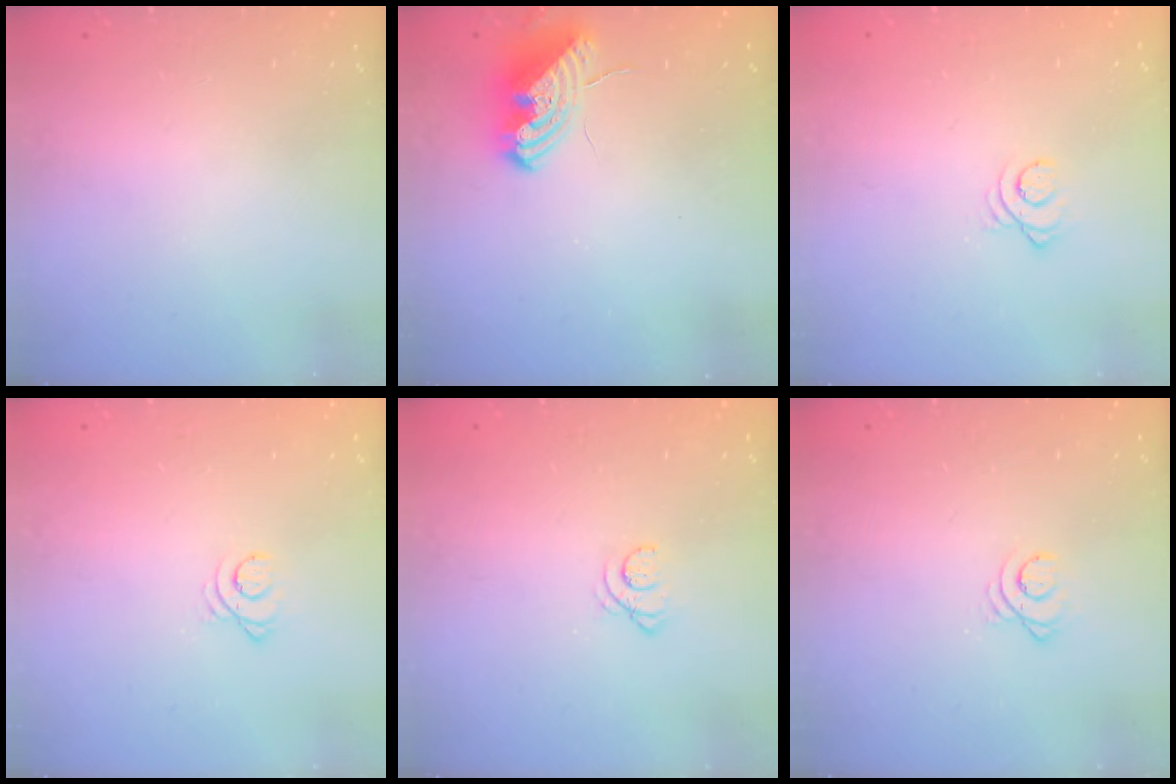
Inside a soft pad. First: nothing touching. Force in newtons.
{"total": 9.1, "press": 9.0, "slide": 1.4}
{"total": 2.5, "press": 2.5, "slide": 0.3}
{"total": 2.5, "press": 2.5, "slide": 0.3}
{"total": 2.0, "press": 2.0, "slide": 0.2}
{"total": 2.7, "press": 2.7, "slide": 0.3}